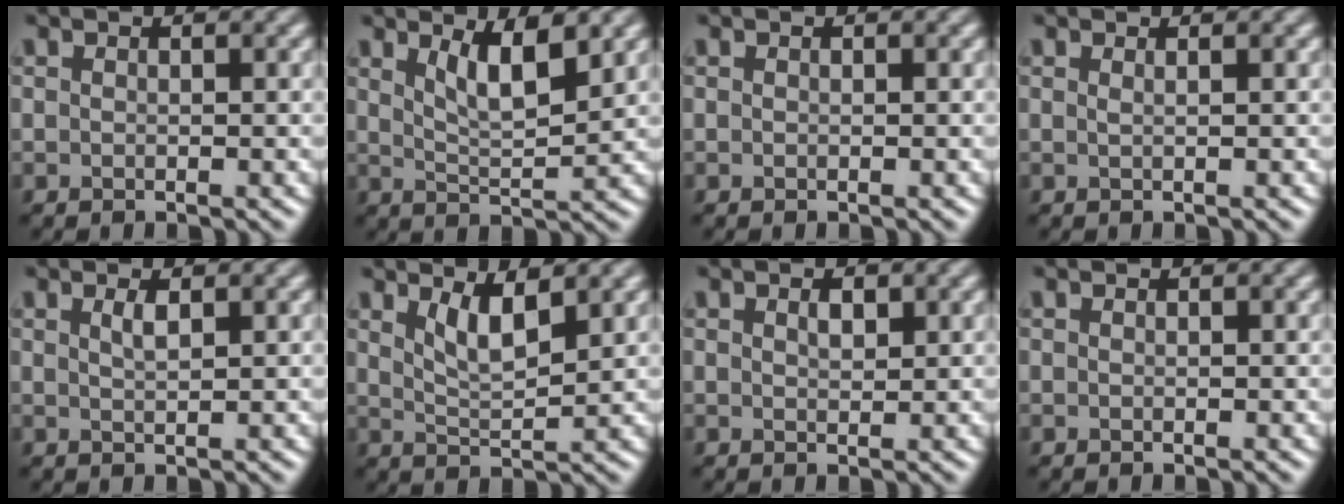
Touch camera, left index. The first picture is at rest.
{"total": 4.0, "force": [2.3, 1.0, 3.1], "torque": [-0.058, -0.007, 0.044]}
{"total": 0.0}
{"total": 0.7, "force": [0.4, 0.3, 0.6], "torque": [-0.003, -0.003, 0.001]}
{"total": 1.2, "force": [0.7, 0.3, 1.0], "torque": [-0.017, 0.002, 0.011]}
{"total": 3.1, "force": [1.9, 0.8, 2.3], "torque": [-0.044, -0.009, 0.038]}
{"total": 1.2, "force": [0.6, 0.6, 0.9], "torque": [-0.017, 0.000, 0.011]}
{"total": 0.0}